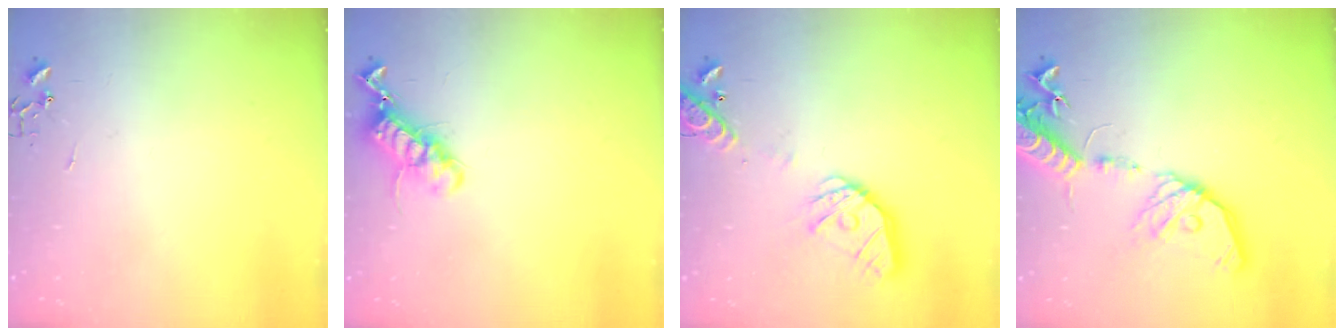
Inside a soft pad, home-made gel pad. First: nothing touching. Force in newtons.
{"total": 12.5, "press": 12.5, "slide": 0.4}
{"total": 17.6, "press": 17.3, "slide": 2.8}
{"total": 20.1, "press": 19.7, "slide": 3.7}